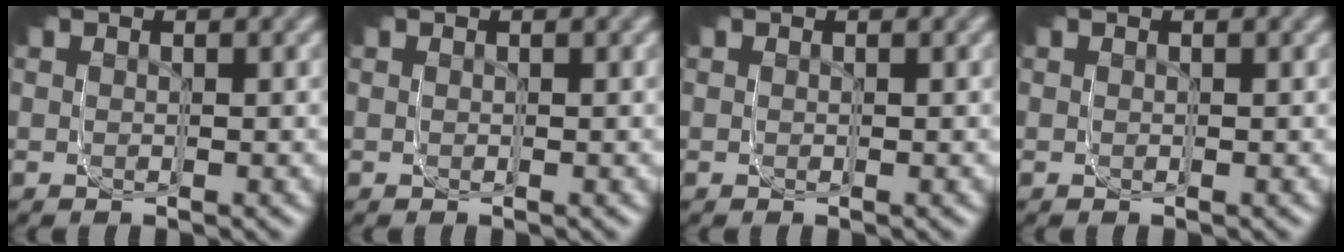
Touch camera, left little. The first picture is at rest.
{"total": 0.0}
{"total": 0.0}
{"total": 0.0}